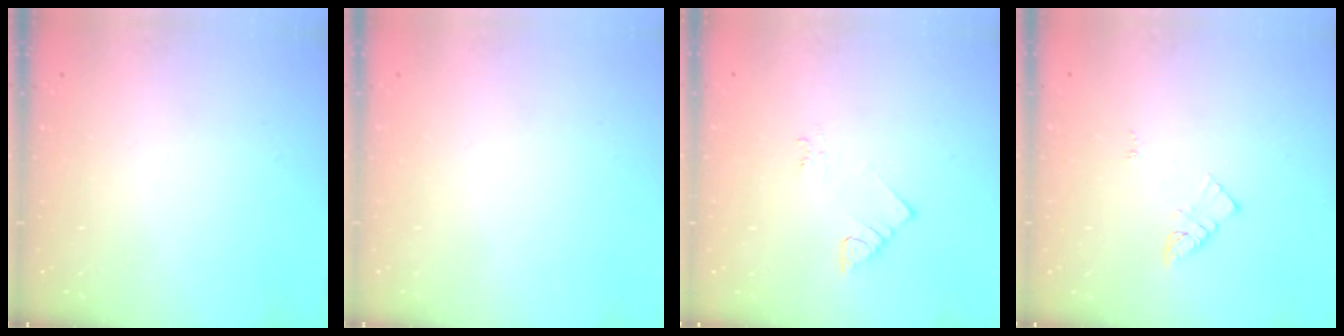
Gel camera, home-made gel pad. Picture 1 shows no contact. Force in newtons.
{"total": 1.5, "press": 1.5, "slide": 0.1}
{"total": 2.1, "press": 2.0, "slide": 0.5}
{"total": 3.9, "press": 3.9, "slide": 0.3}